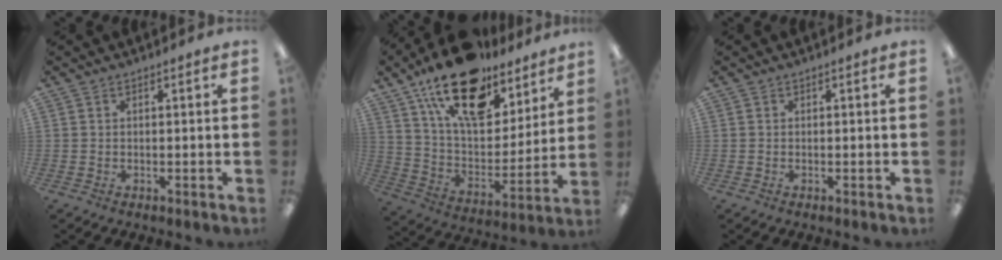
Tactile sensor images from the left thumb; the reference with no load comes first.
{"total": 21.9, "force": [14.6, 10.6, 12.4], "torque": [-0.210, -0.081, 0.260]}
{"total": 0.0}